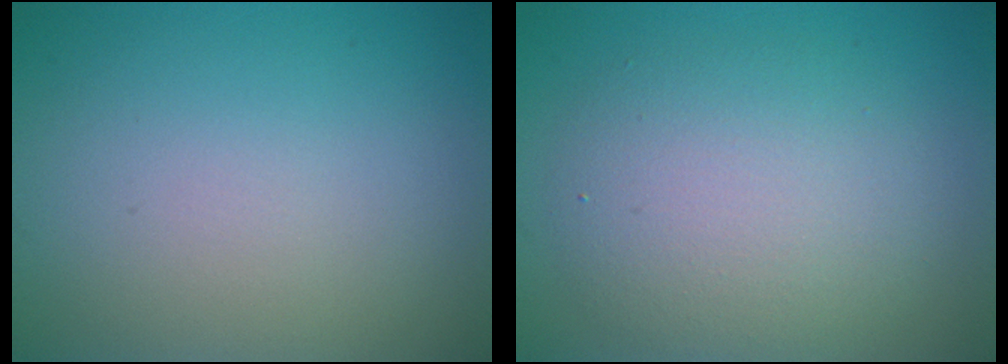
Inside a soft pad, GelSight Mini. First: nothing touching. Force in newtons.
{"total": 5.3, "press": 5.3, "slide": 0.4}